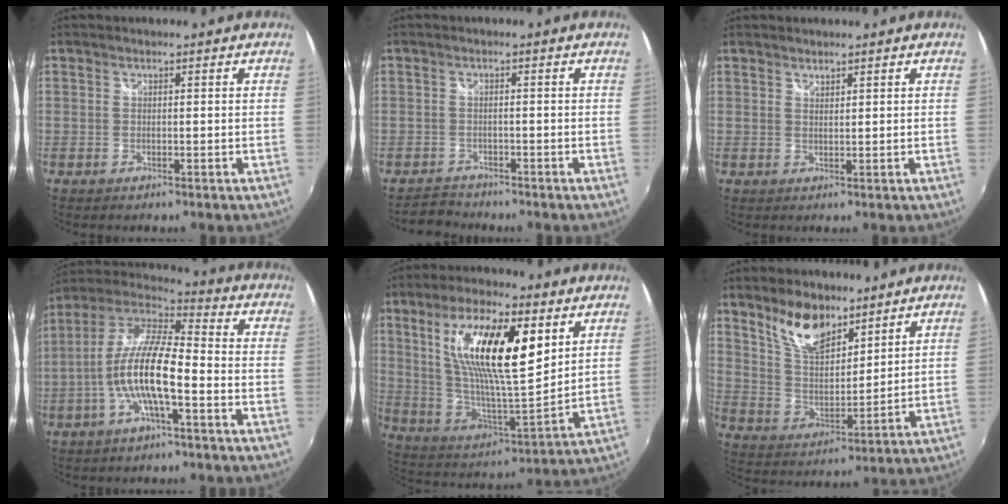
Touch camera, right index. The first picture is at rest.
{"total": 3.3, "force": [-3.0, 1.3, -0.1], "torque": [-0.013, 0.004, -0.059]}
{"total": 1.1, "force": [1.0, 0.3, 0.1], "torque": [0.000, 0.001, 0.018]}
{"total": 13.5, "force": [-4.2, 3.1, 12.4], "torque": [-0.243, 0.002, -0.082]}
{"total": 20.9, "force": [8.0, 6.4, 18.3], "torque": [-0.330, 0.004, 0.146]}
{"total": 11.0, "force": [7.9, 4.9, 5.9], "torque": [-0.106, 0.002, 0.152]}